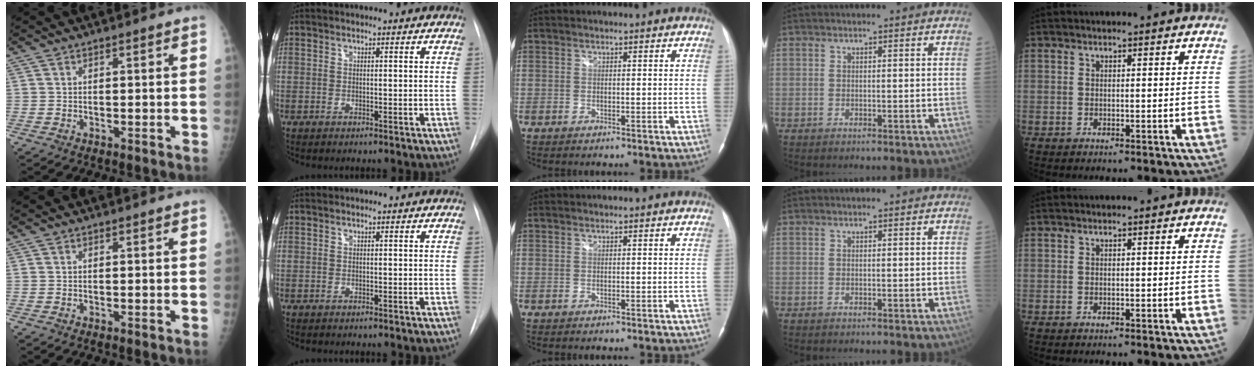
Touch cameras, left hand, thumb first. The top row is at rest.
{}